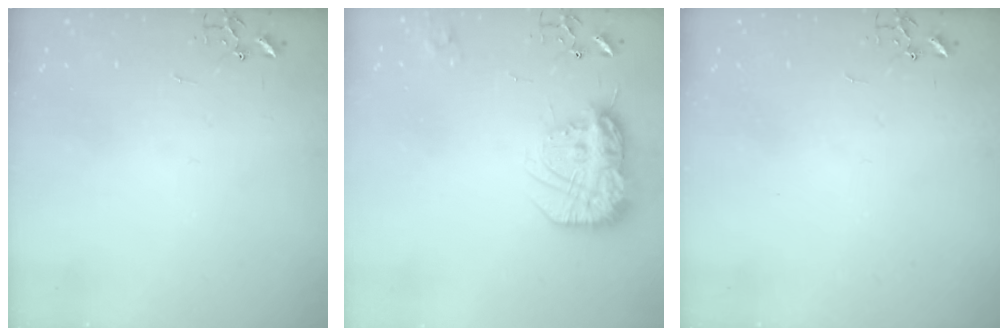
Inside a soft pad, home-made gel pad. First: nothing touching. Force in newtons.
{"total": 17.7, "press": 17.6, "slide": 1.8}
{"total": 0.0}